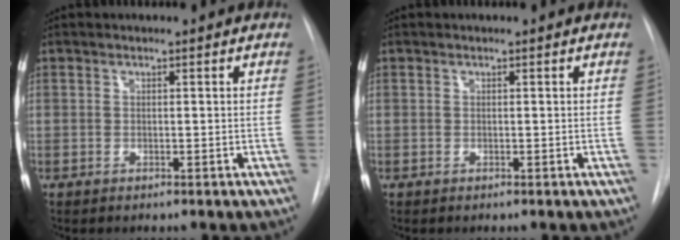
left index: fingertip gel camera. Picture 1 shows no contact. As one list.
[{"total": 0.0}]